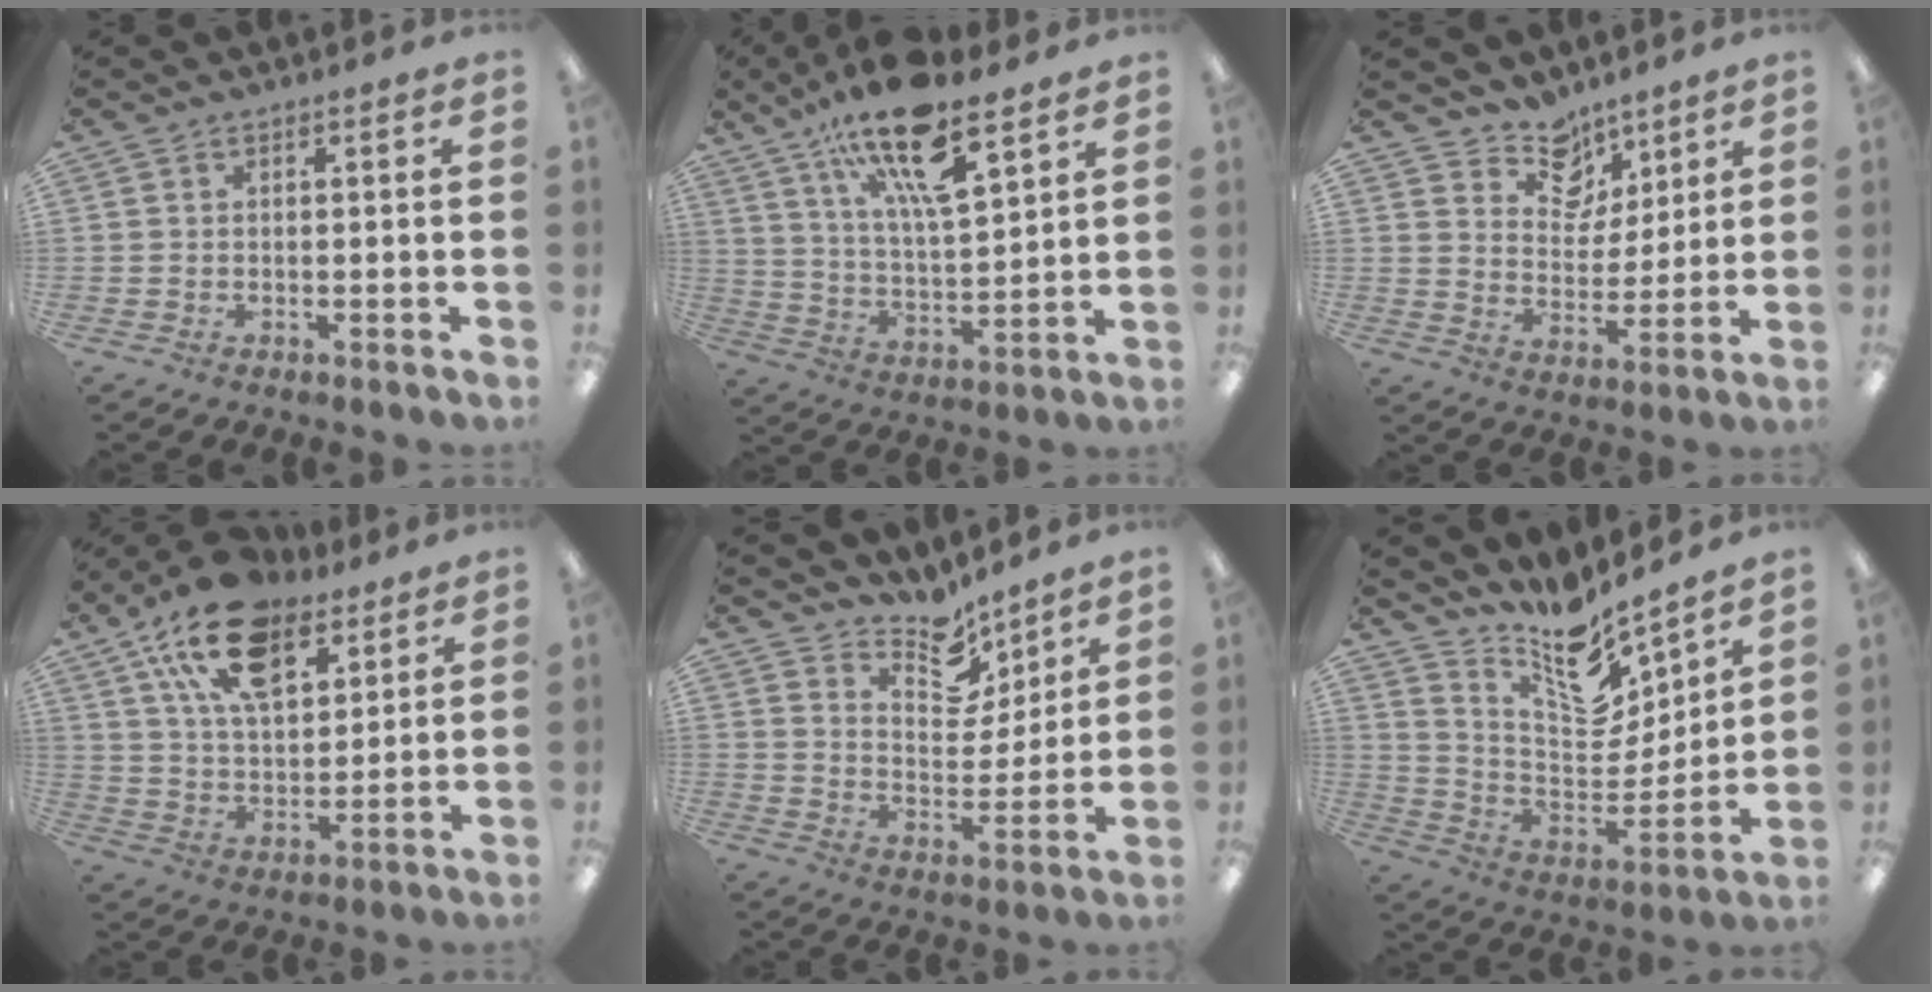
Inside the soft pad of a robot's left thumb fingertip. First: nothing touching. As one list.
[{"total": 18.2, "force": [12.5, 5.5, 12.0], "torque": [-0.209, -0.063, 0.209]}, {"total": 10.1, "force": [8.0, 5.9, 1.7], "torque": [-0.033, -0.057, 0.151]}, {"total": 19.1, "force": [11.4, 10.3, 11.4], "torque": [-0.193, -0.041, 0.202]}, {"total": 9.4, "force": [8.2, 3.9, 2.1], "torque": [-0.037, -0.065, 0.152]}, {"total": 13.5, "force": [11.9, 4.4, 4.7], "torque": [-0.088, -0.112, 0.210]}]